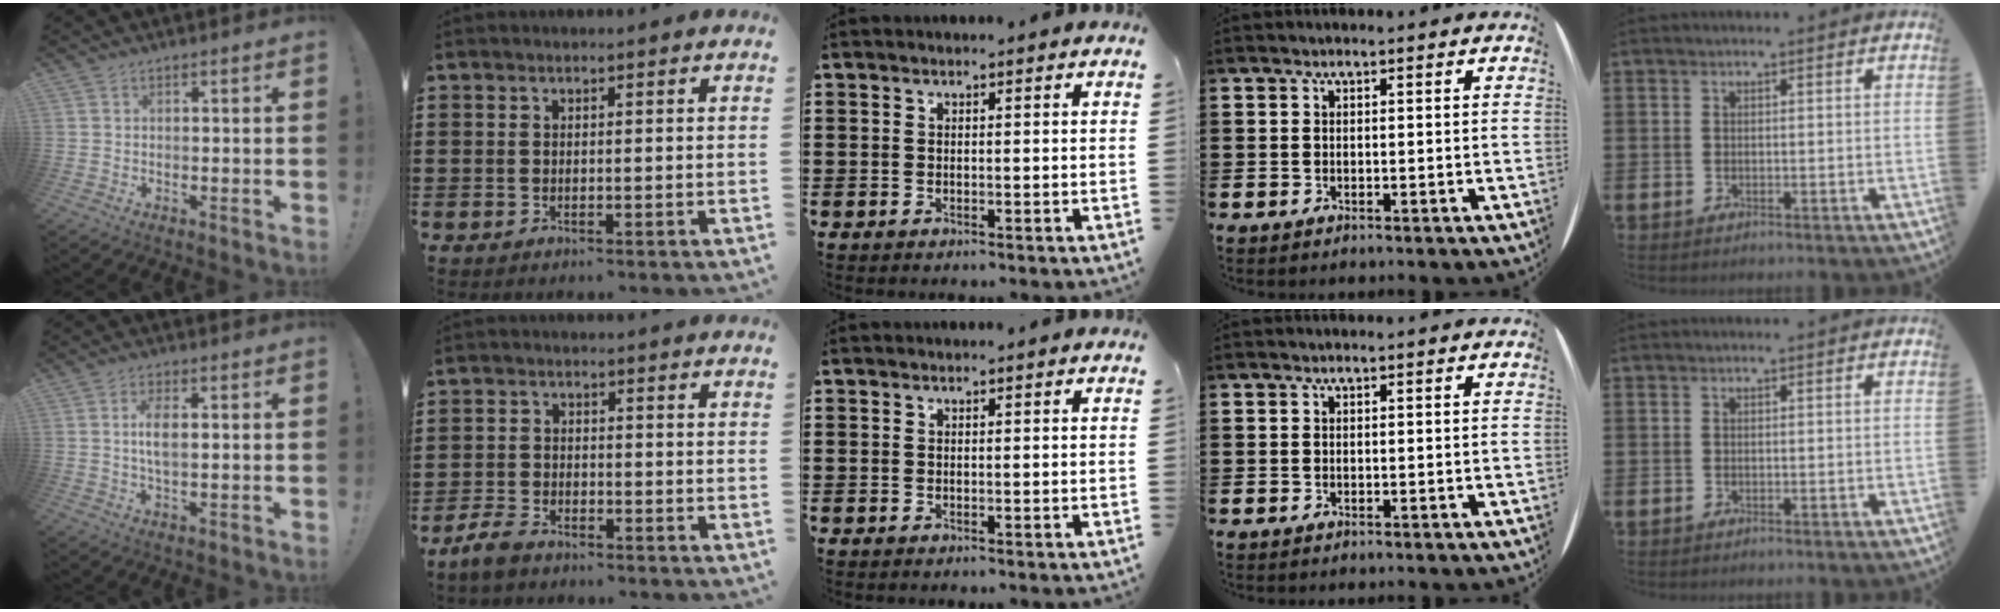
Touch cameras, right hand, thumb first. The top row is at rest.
{"thumb": {"total": 5.6, "force": [1.0, 2.4, 5.0], "torque": [-0.087, -0.002, 0.012]}, "index": {"total": 3.0, "force": [-2.6, 0.9, 1.1], "torque": [-0.037, 0.002, -0.056]}}